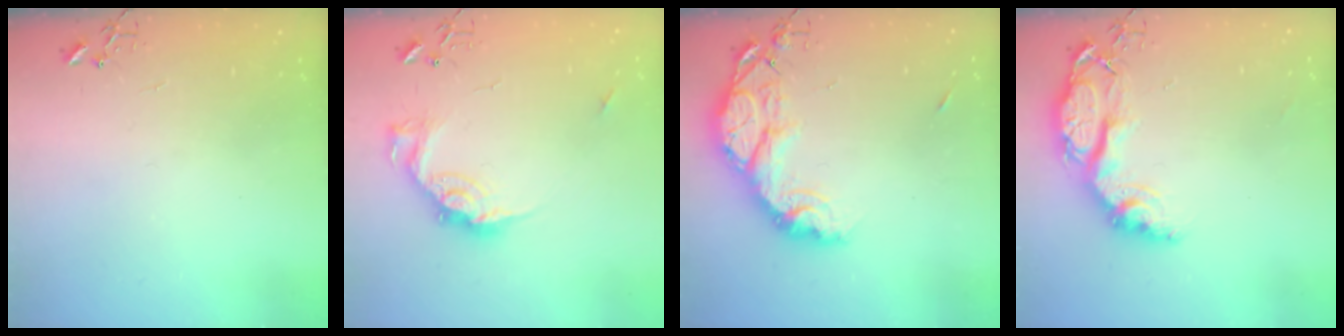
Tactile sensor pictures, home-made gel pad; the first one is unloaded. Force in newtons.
{"total": 14.5, "press": 14.5, "slide": 1.2}
{"total": 15.3, "press": 15.2, "slide": 1.3}
{"total": 15.4, "press": 15.3, "slide": 1.2}